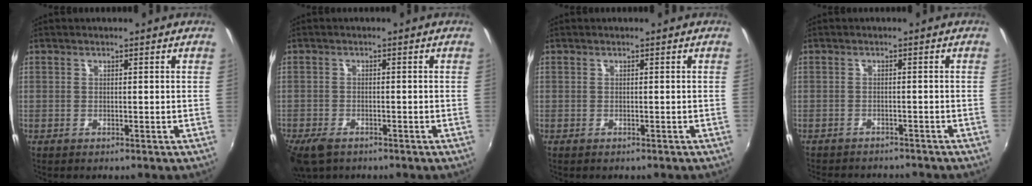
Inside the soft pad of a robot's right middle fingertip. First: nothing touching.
{"total": 6.0, "force": [-4.4, 2.7, 3.0], "torque": [-0.081, -0.023, -0.084]}
{"total": 0.8, "force": [-0.7, 0.2, 0.3], "torque": [-0.007, -0.002, -0.009]}
{"total": 8.1, "force": [-7.5, 2.1, 2.5], "torque": [-0.064, -0.017, -0.108]}